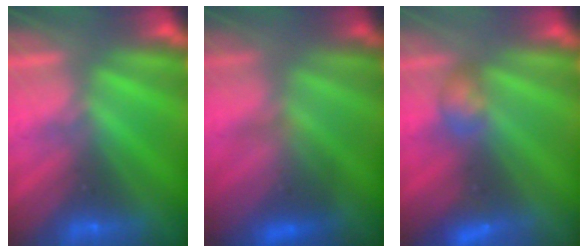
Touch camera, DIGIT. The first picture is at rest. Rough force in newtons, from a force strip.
{"total": 3.6}
{"total": 2.9}